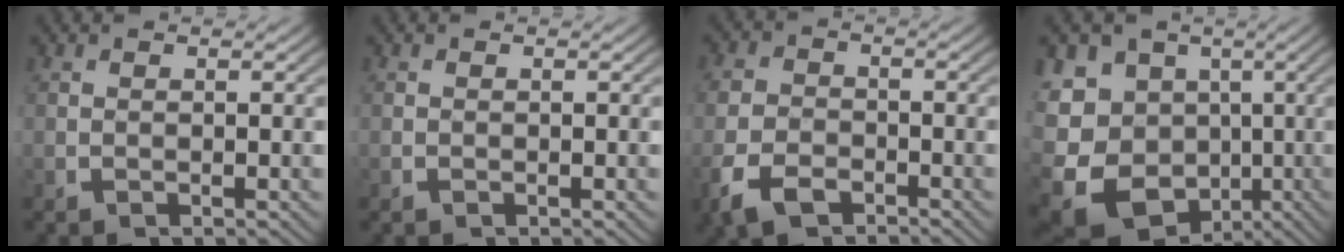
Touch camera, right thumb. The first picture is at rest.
{"total": 0.0}
{"total": 3.8, "force": [-2.4, 2.4, 1.8], "torque": [-0.042, -0.017, -0.037]}
{"total": 17.4, "force": [-2.4, 14.6, 9.1], "torque": [-0.218, -0.070, -0.023]}